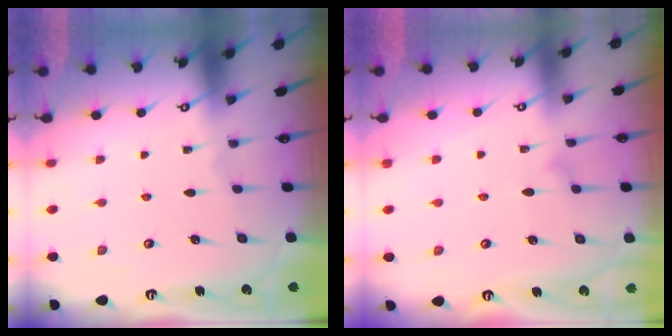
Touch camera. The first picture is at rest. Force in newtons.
{"total": 6.8, "press": 6.7, "slide": 0.4}